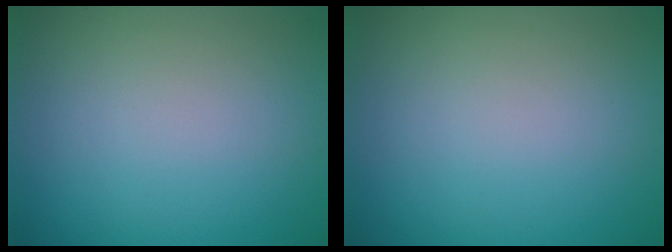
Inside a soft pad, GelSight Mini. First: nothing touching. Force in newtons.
{"total": 0.0}